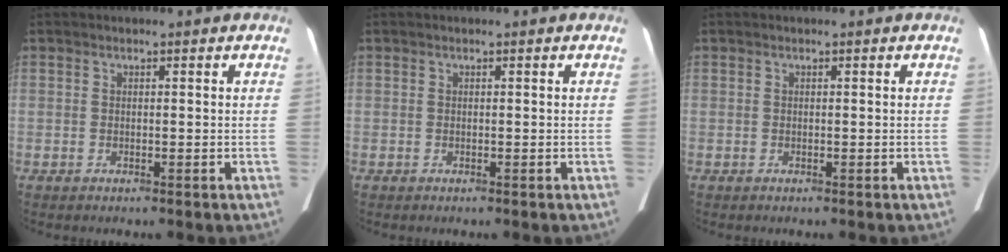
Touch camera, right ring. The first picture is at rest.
{"total": 0.0}
{"total": 0.0}